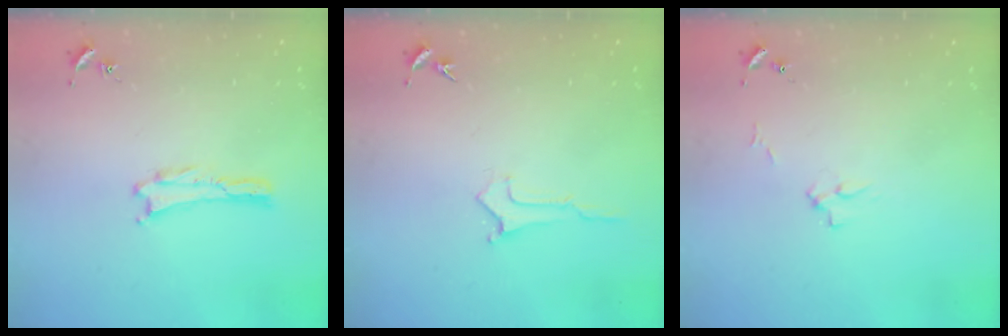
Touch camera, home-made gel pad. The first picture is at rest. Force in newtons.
{"total": 0.0}
{"total": 2.7, "press": 2.7, "slide": 0.3}